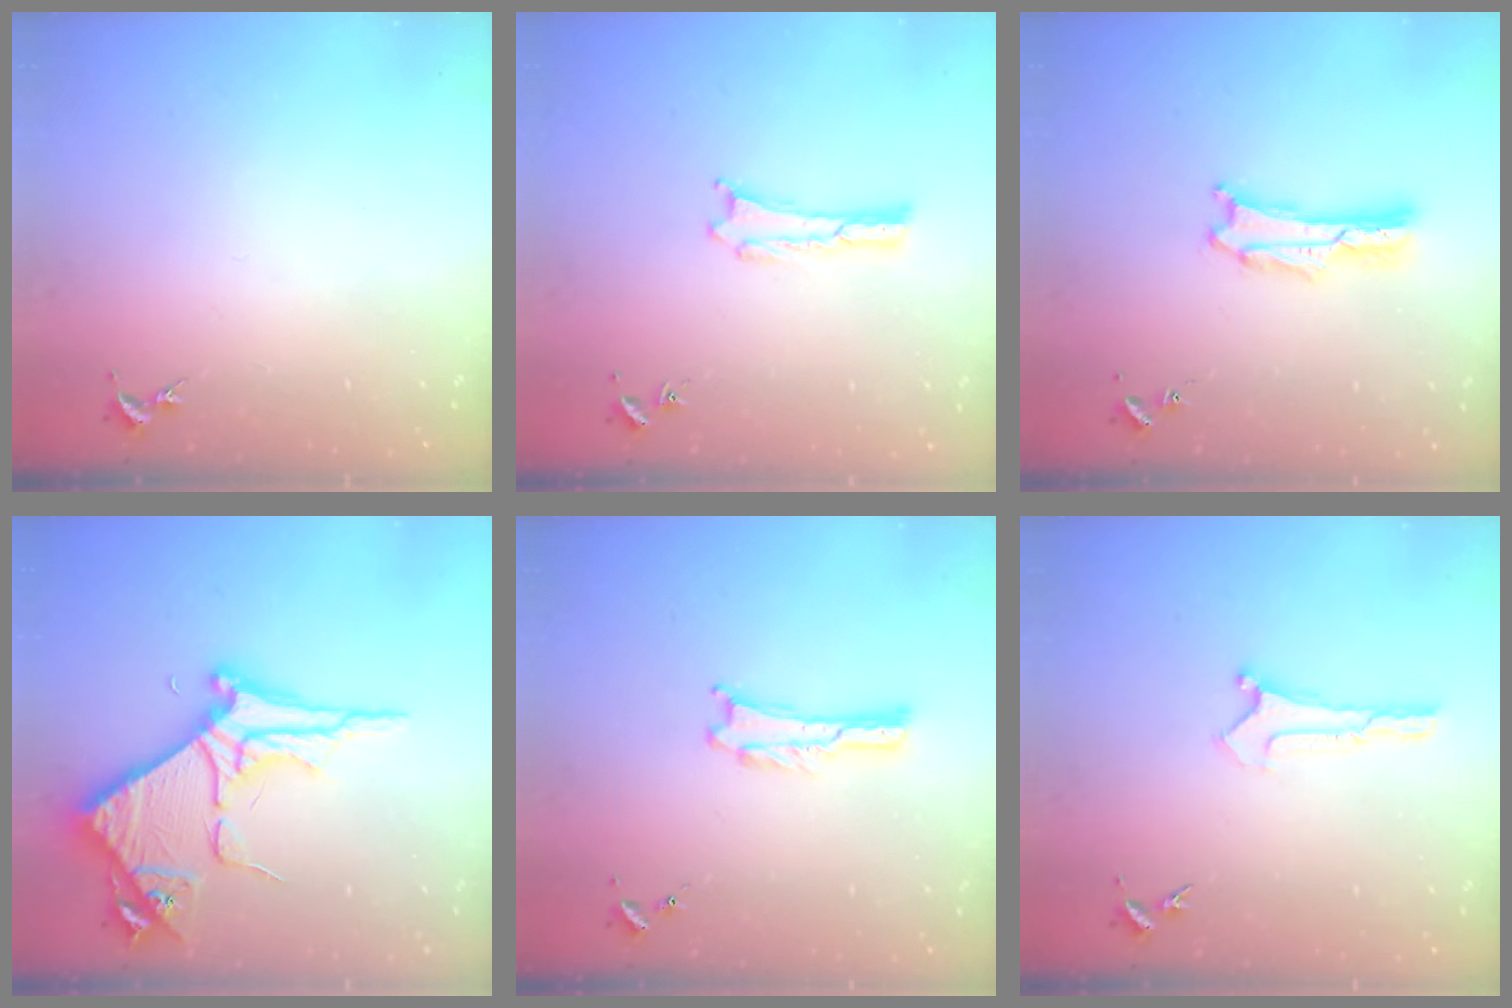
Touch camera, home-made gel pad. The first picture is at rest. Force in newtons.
{"total": 0.0}
{"total": 1.4, "press": 1.4, "slide": 0.0}
{"total": 8.8, "press": 8.7, "slide": 0.9}
{"total": 0.0}
{"total": 0.0}